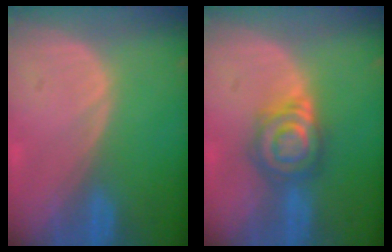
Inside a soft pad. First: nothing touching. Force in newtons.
{"total": 6.6, "press": 6.4, "slide": 1.4}